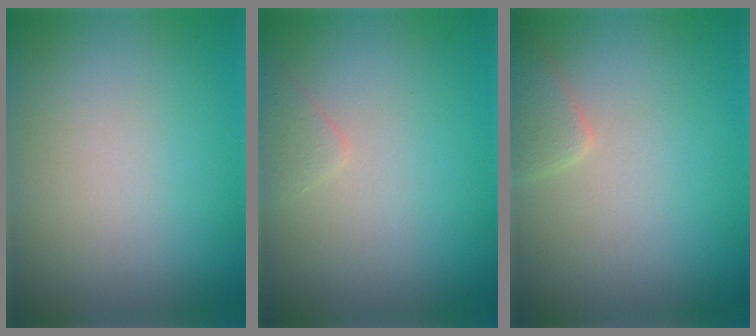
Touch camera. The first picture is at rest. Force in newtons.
{"total": 1.1, "press": 1.1, "slide": 0.1}
{"total": 1.8, "press": 1.8, "slide": 0.1}